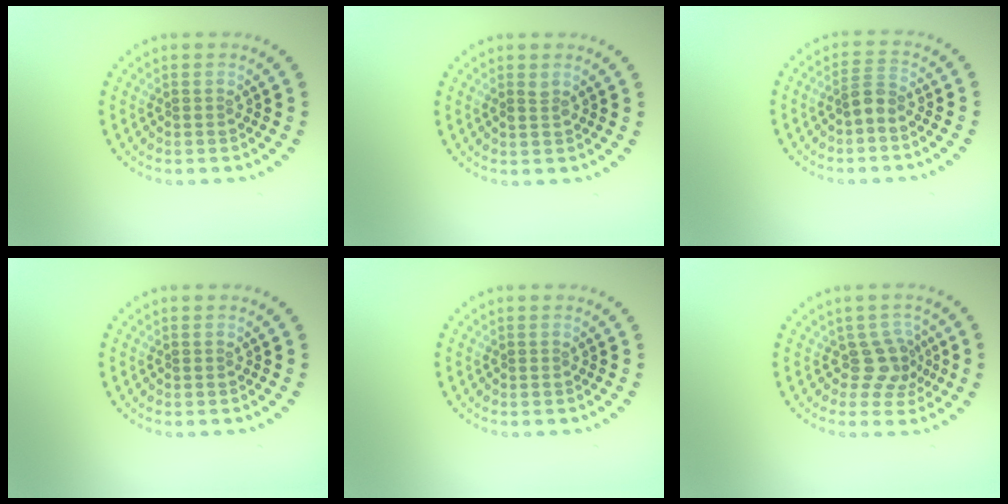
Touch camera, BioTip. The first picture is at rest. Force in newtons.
{"total": 0.6, "press": 0.6, "slide": 0.2}
{"total": 1.8, "press": 1.5, "slide": 1.1}
{"total": 0.0}
{"total": 0.0}
{"total": 2.8, "press": 2.1, "slide": 1.9}